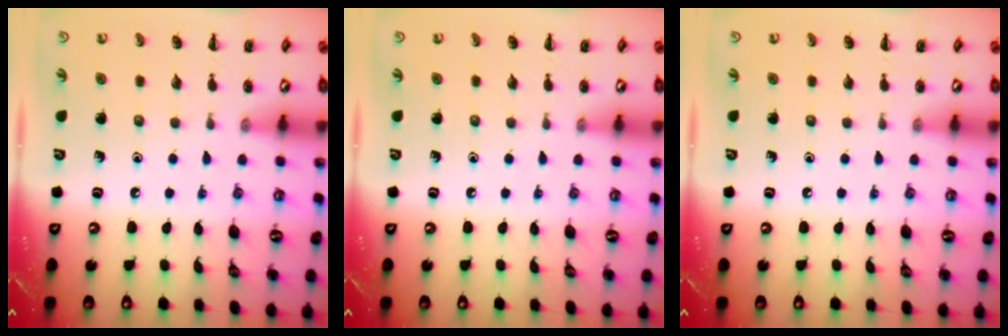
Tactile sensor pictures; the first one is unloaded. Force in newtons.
{"total": 0.0}
{"total": 0.0}